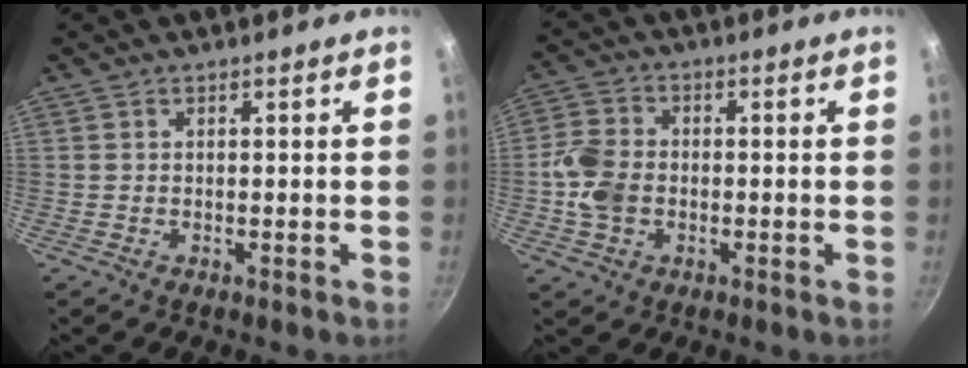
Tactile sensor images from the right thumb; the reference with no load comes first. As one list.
[{"total": 7.5, "force": [-1.3, 5.7, 4.7], "torque": [-0.086, 0.014, -0.035]}]